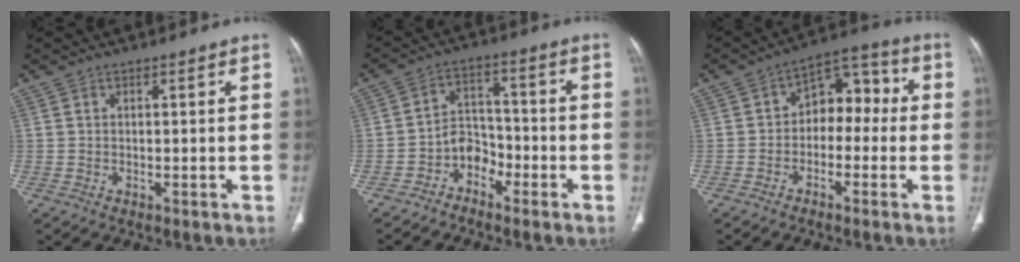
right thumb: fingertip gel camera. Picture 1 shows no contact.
{"total": 5.6, "force": [-3.4, 4.0, 2.0], "torque": [-0.007, 0.040, -0.069]}
{"total": 9.4, "force": [-0.8, 6.5, 6.8], "torque": [-0.055, 0.047, -0.029]}